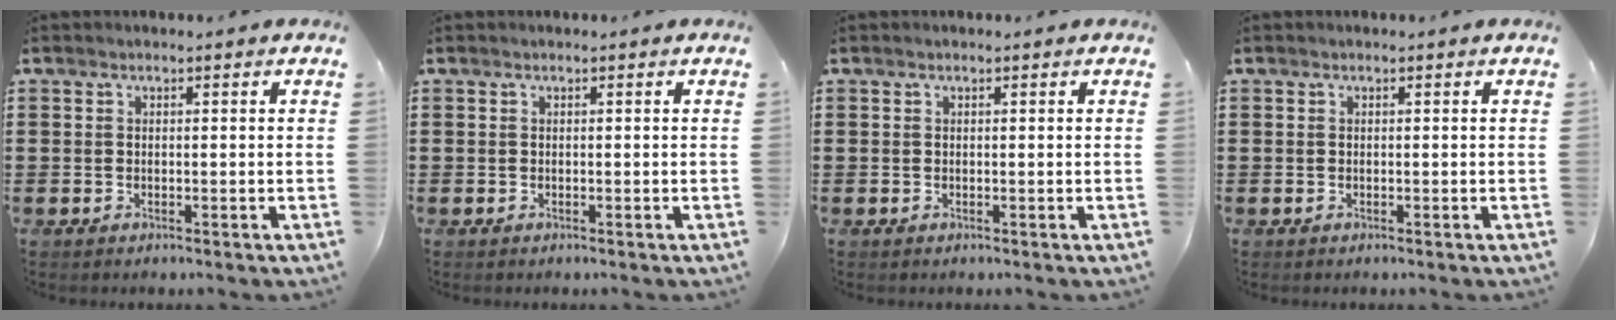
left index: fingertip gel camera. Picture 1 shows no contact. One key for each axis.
{"total": 0.0}
{"total": 0.0}
{"total": 0.0}